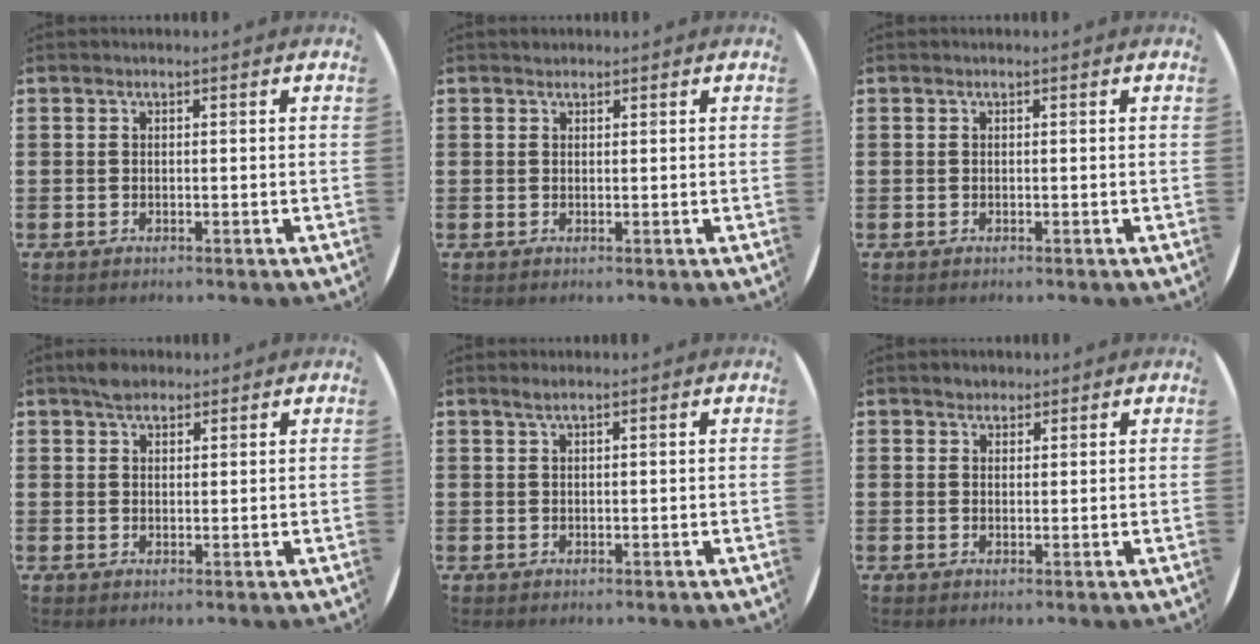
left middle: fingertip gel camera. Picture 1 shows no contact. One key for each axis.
{"total": 0.6, "fx": 0.5, "fy": 0.3, "fz": -0.1, "tx": 0.001, "ty": 0.004, "tz": 0.010}
{"total": 0.0}
{"total": 2.3, "fx": 2.0, "fy": 1.0, "fz": 0.6, "tx": -0.008, "ty": 0.003, "tz": 0.037}
{"total": 1.0, "fx": 0.8, "fy": 0.0, "fz": 0.7, "tx": -0.014, "ty": 0.002, "tz": 0.013}
{"total": 1.4, "fx": 1.3, "fy": 0.6, "fz": -0.1, "tx": 0.000, "ty": 0.003, "tz": 0.026}